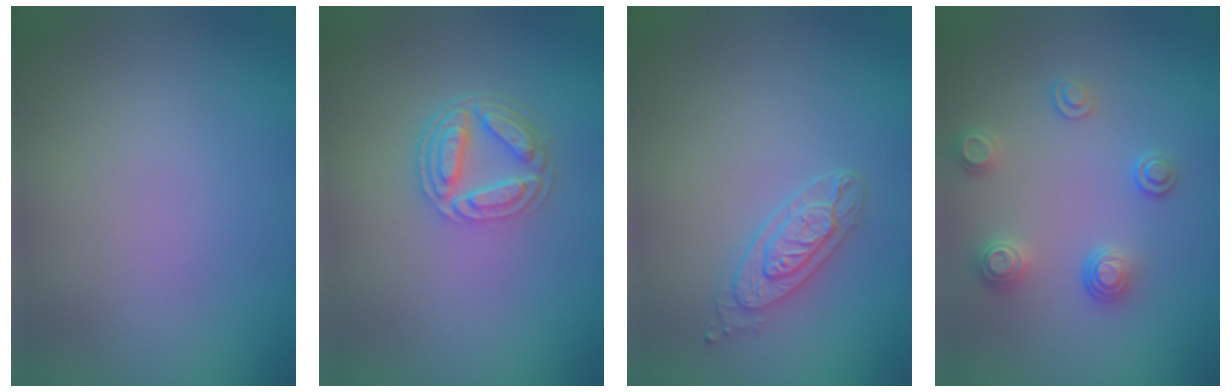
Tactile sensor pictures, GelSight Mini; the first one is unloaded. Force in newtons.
{"total": 4.3, "press": 3.2, "slide": 2.8}
{"total": 2.6, "press": 2.4, "slide": 1.1}
{"total": 2.7, "press": 2.5, "slide": 0.9}